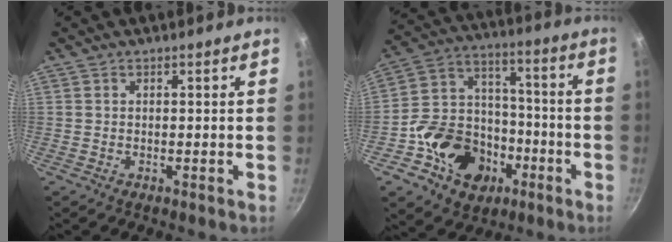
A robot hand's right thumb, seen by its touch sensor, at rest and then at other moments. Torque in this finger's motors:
{"motor_torque": [1.38, 1.24, 0.60, -0.73, 0.10]}